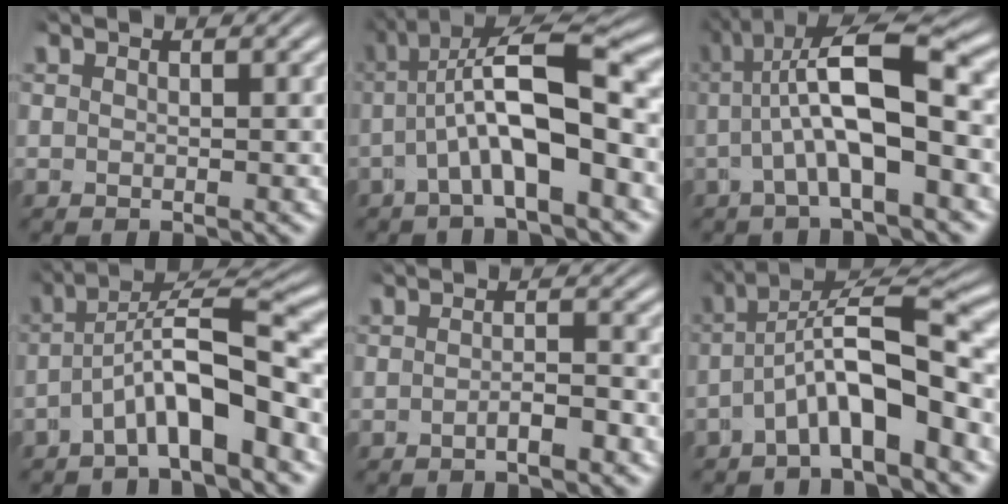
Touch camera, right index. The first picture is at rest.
{"total": 8.7, "force": [0.5, 3.5, 7.9], "torque": [-0.130, 0.002, 0.007]}
{"total": 10.1, "force": [1.8, 4.2, 9.0], "torque": [-0.149, 0.013, 0.021]}
{"total": 5.4, "force": [-1.1, 1.8, 4.9], "torque": [-0.084, -0.001, -0.021]}
{"total": 1.7, "force": [-1.3, 0.2, 1.1], "torque": [-0.014, 0.001, -0.029]}
{"total": 6.0, "force": [-0.7, 2.2, 5.5], "torque": [-0.096, -0.006, -0.010]}